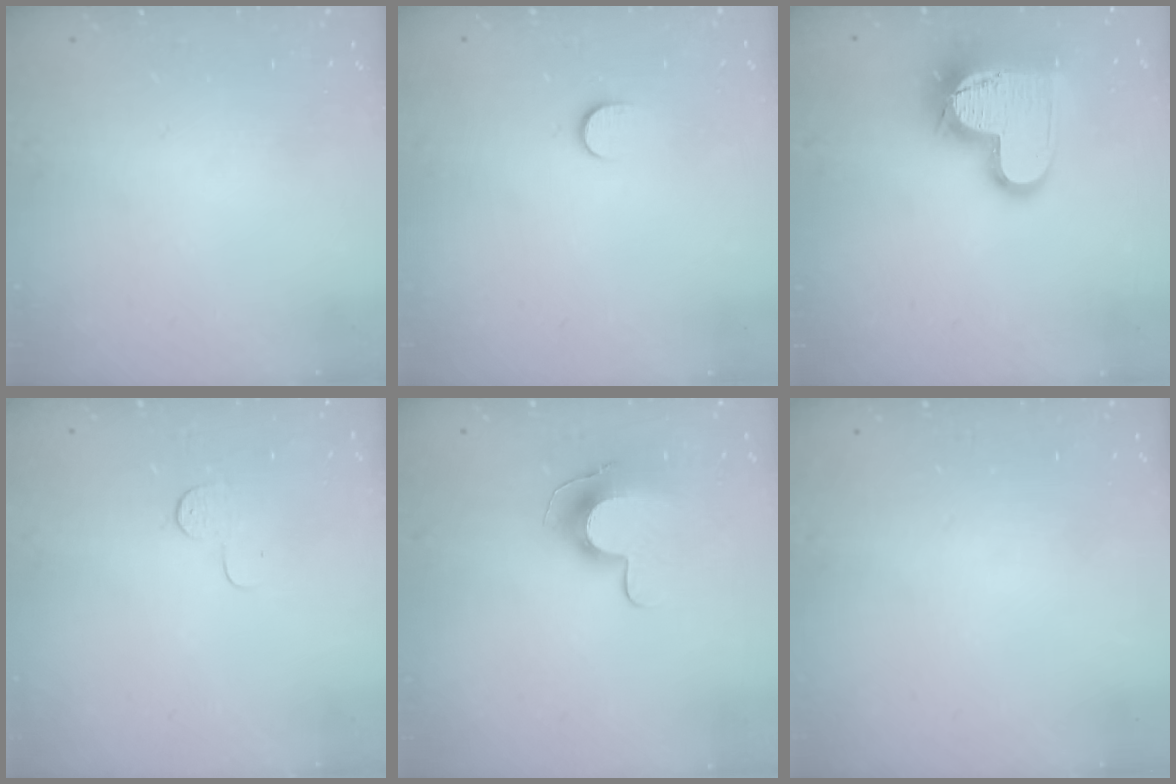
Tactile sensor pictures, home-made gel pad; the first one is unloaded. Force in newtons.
{"total": 5.6, "press": 5.6, "slide": 0.7}
{"total": 18.9, "press": 18.9, "slide": 1.4}
{"total": 3.9, "press": 3.9, "slide": 0.4}
{"total": 10.0, "press": 10.0, "slide": 0.3}
{"total": 0.0}